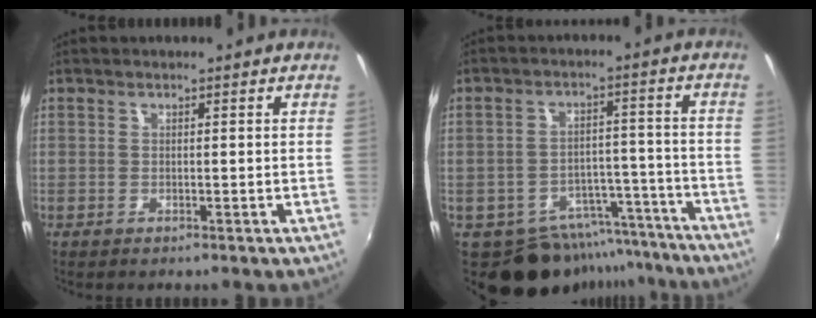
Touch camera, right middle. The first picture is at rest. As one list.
[{"total": 14.7, "force": [-12.0, 7.2, 4.2], "torque": [-0.077, 0.028, -0.148]}]